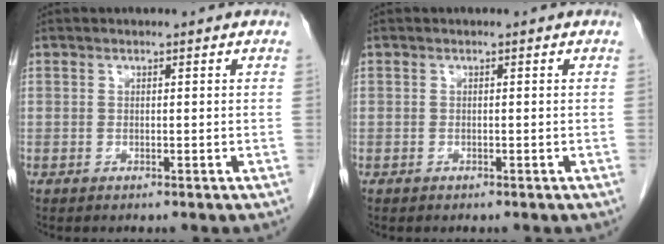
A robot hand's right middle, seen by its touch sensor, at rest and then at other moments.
{"total": 0.0}